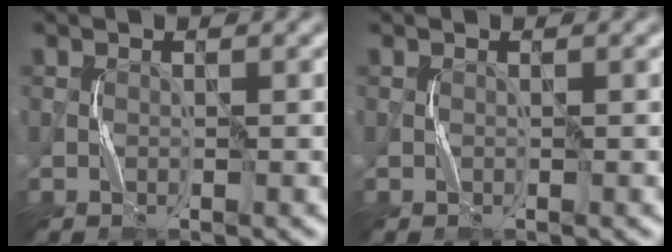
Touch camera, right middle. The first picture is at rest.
{"total": 0.0}